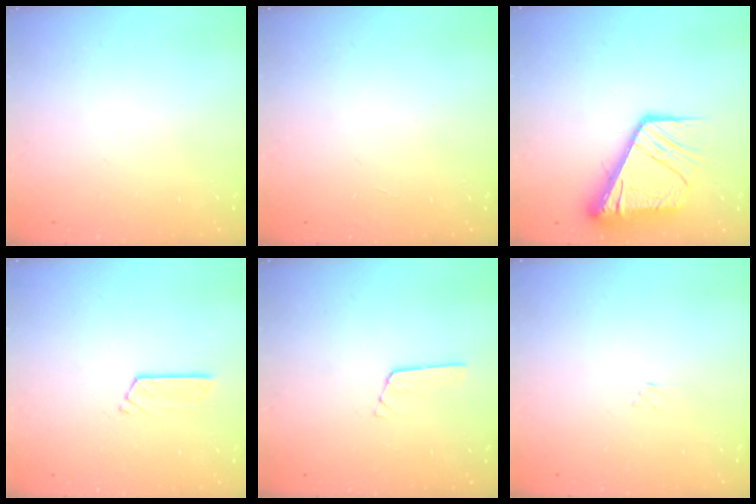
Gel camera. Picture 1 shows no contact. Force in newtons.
{"total": 0.0}
{"total": 15.9, "press": 15.7, "slide": 1.8}
{"total": 5.3, "press": 5.3, "slide": 0.4}
{"total": 2.4, "press": 2.4, "slide": 0.2}
{"total": 1.2, "press": 1.2, "slide": 0.1}